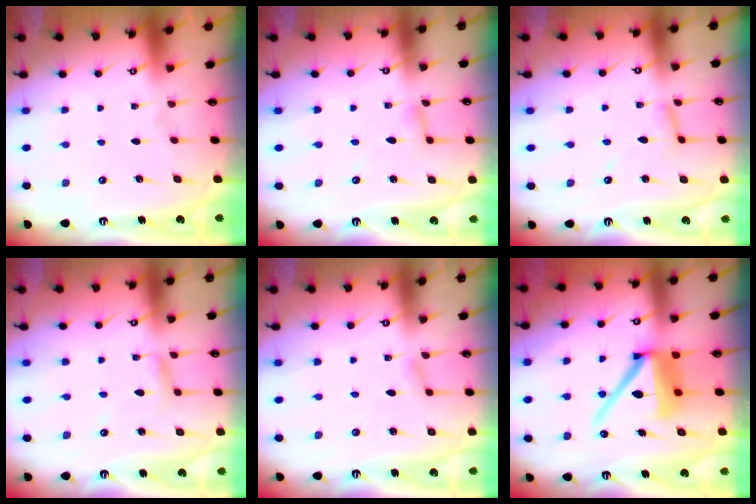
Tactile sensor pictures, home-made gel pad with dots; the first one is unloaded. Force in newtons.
{"total": 2.5, "press": 2.5, "slide": 0.2}
{"total": 5.2, "press": 5.2, "slide": 0.5}
{"total": 2.8, "press": 2.8, "slide": 0.1}
{"total": 2.1, "press": 2.0, "slide": 0.2}
{"total": 13.2, "press": 13.1, "slide": 1.6}